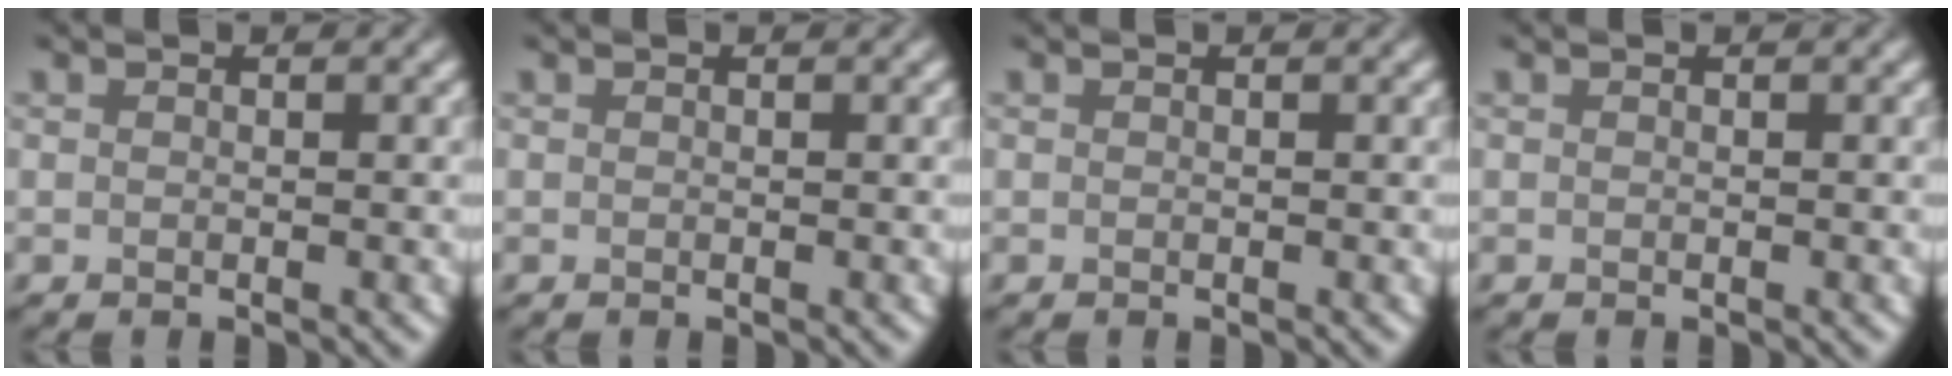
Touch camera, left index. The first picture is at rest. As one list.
[{"total": 0.0}, {"total": 0.0}, {"total": 0.0}]